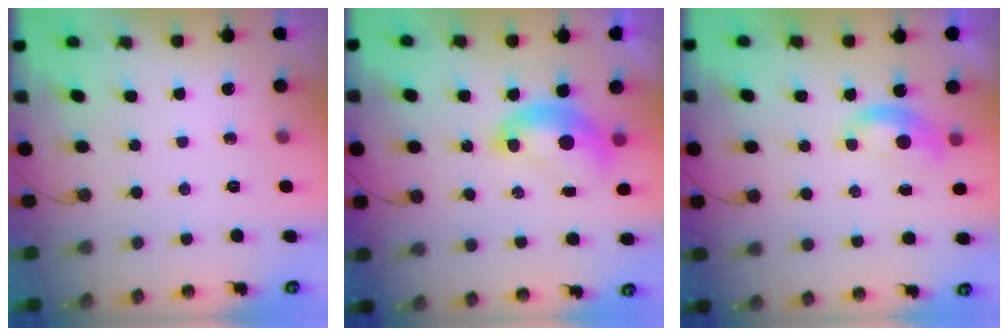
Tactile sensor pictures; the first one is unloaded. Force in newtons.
{"total": 2.2, "press": 2.2, "slide": 0.1}
{"total": 0.5, "press": 0.4, "slide": 0.4}